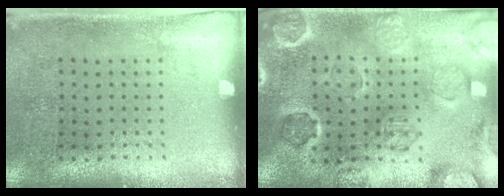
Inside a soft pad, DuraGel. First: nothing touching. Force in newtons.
{"total": 2.6, "press": 2.6, "slide": 0.2}